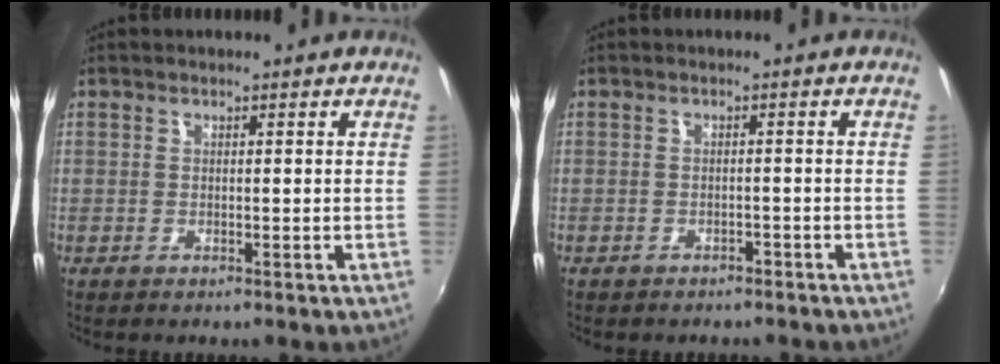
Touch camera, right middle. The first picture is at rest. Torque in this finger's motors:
{"motor_torque": [1.05, -1.09, 0.17, 0.07]}